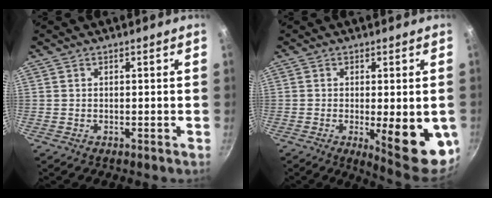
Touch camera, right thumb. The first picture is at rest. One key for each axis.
{"total": 12.0, "fx": -2.3, "fy": 3.7, "fz": 11.2, "tx": -0.120, "ty": -0.011, "tz": -0.021}